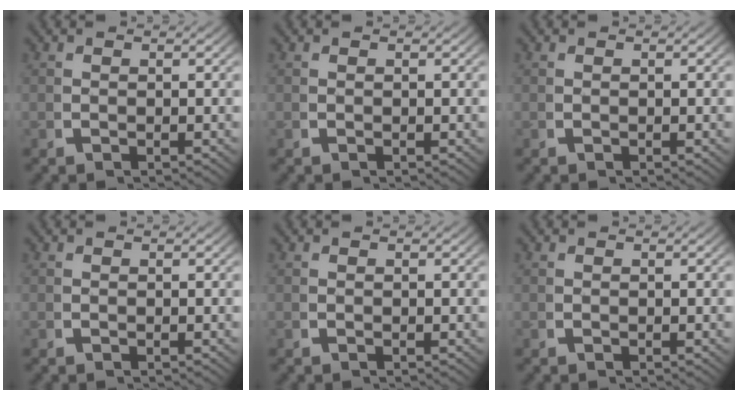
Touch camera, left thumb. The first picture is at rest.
{"total": 0.0}
{"total": 0.0}
{"total": 0.0}
{"total": 0.0}
{"total": 0.0}